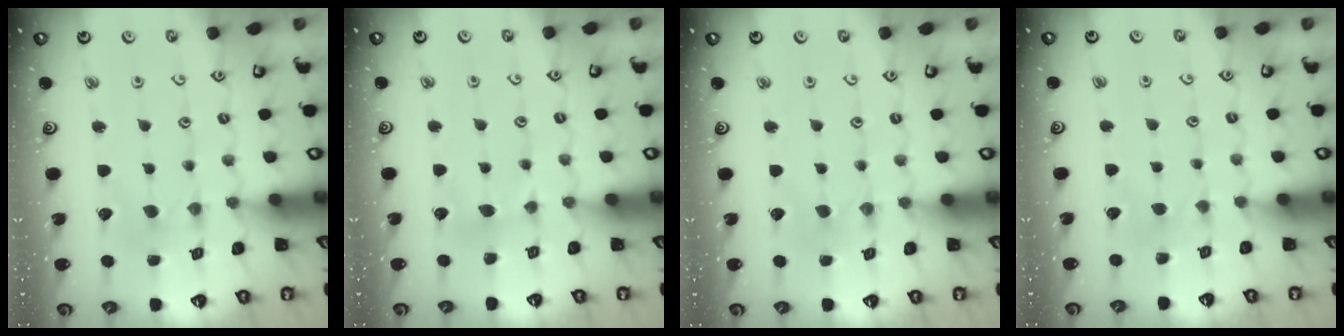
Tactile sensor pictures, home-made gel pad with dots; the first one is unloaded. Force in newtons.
{"total": 2.6, "press": 2.6, "slide": 0.3}
{"total": 0.5, "press": 0.5, "slide": 0.1}
{"total": 2.4, "press": 2.3, "slide": 0.3}